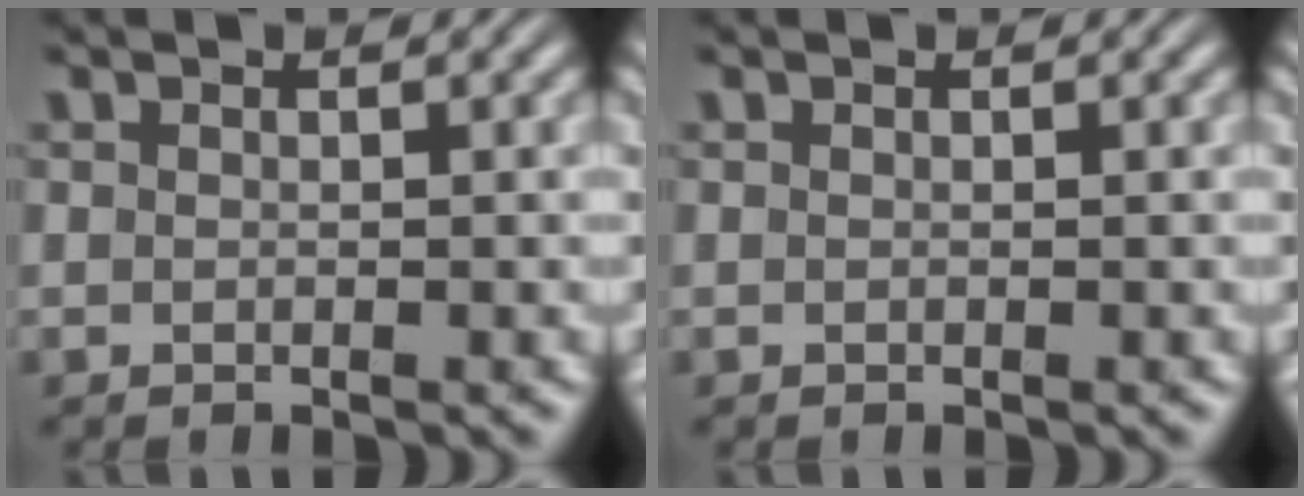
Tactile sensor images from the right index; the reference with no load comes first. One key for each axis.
{"total": 0.0}